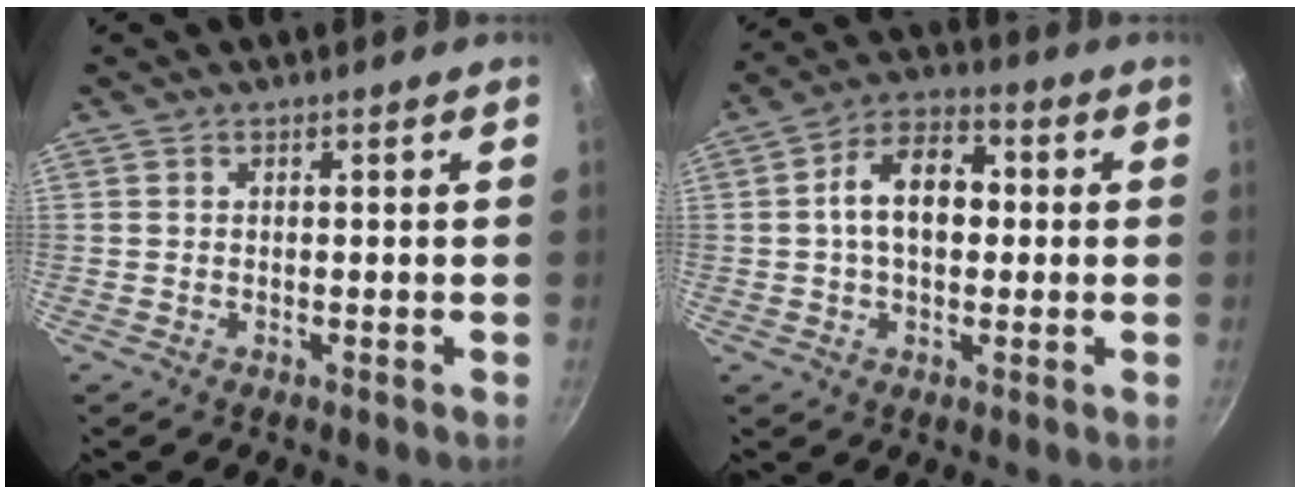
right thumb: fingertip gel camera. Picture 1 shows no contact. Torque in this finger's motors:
{"motor_torque": [0.45, 2.30, 1.06, -0.45, 0.11]}